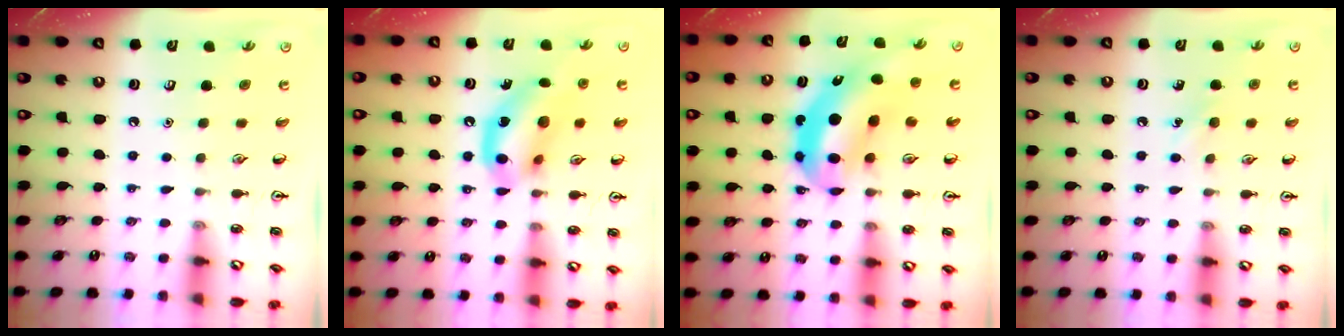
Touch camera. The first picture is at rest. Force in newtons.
{"total": 13.7, "press": 13.3, "slide": 3.2}
{"total": 9.9, "press": 9.5, "slide": 2.9}
{"total": 5.8, "press": 5.5, "slide": 1.9}